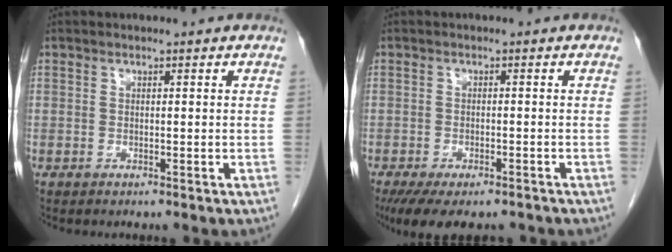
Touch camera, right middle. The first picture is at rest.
{"total": 10.8, "force": [-8.4, 3.7, 5.6], "torque": [-0.091, -0.012, -0.117]}